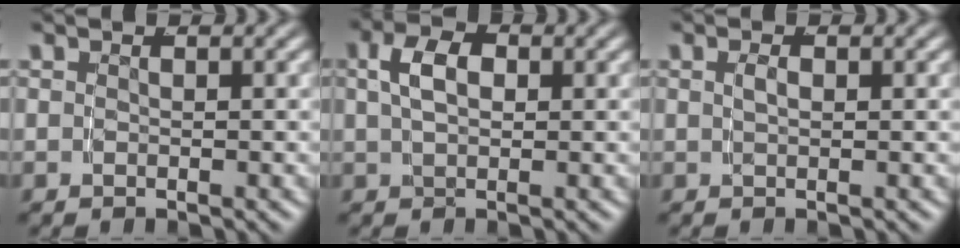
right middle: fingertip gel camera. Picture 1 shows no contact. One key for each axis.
{"total": 4.2, "fx": 1.2, "fy": 2.5, "fz": 3.2, "tx": -0.055, "ty": 0.005, "tz": 0.018}
{"total": 0.7, "fx": 0.4, "fy": 0.1, "fz": 0.5, "tx": -0.007, "ty": 0.004, "tz": 0.007}